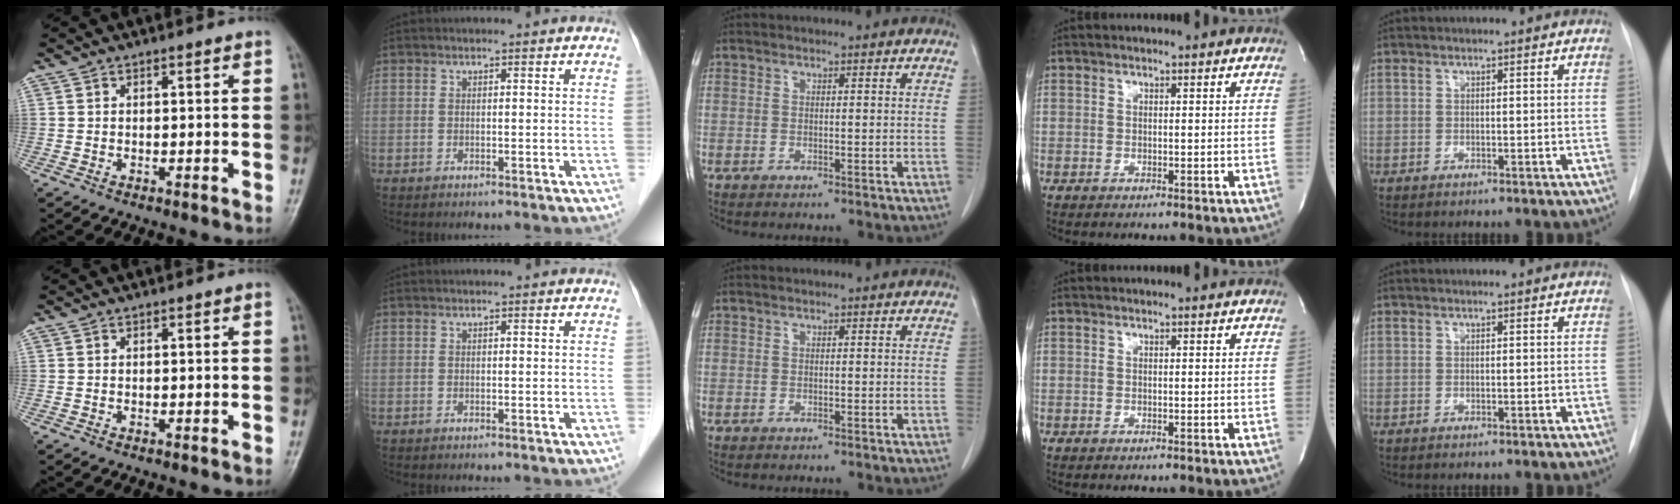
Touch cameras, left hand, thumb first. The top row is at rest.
{}